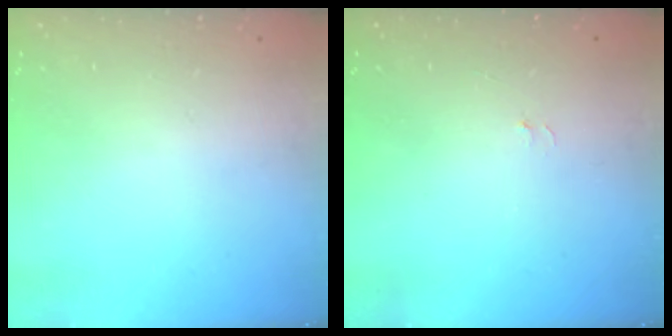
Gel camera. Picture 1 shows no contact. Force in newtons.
{"total": 2.8, "press": 2.8, "slide": 0.3}